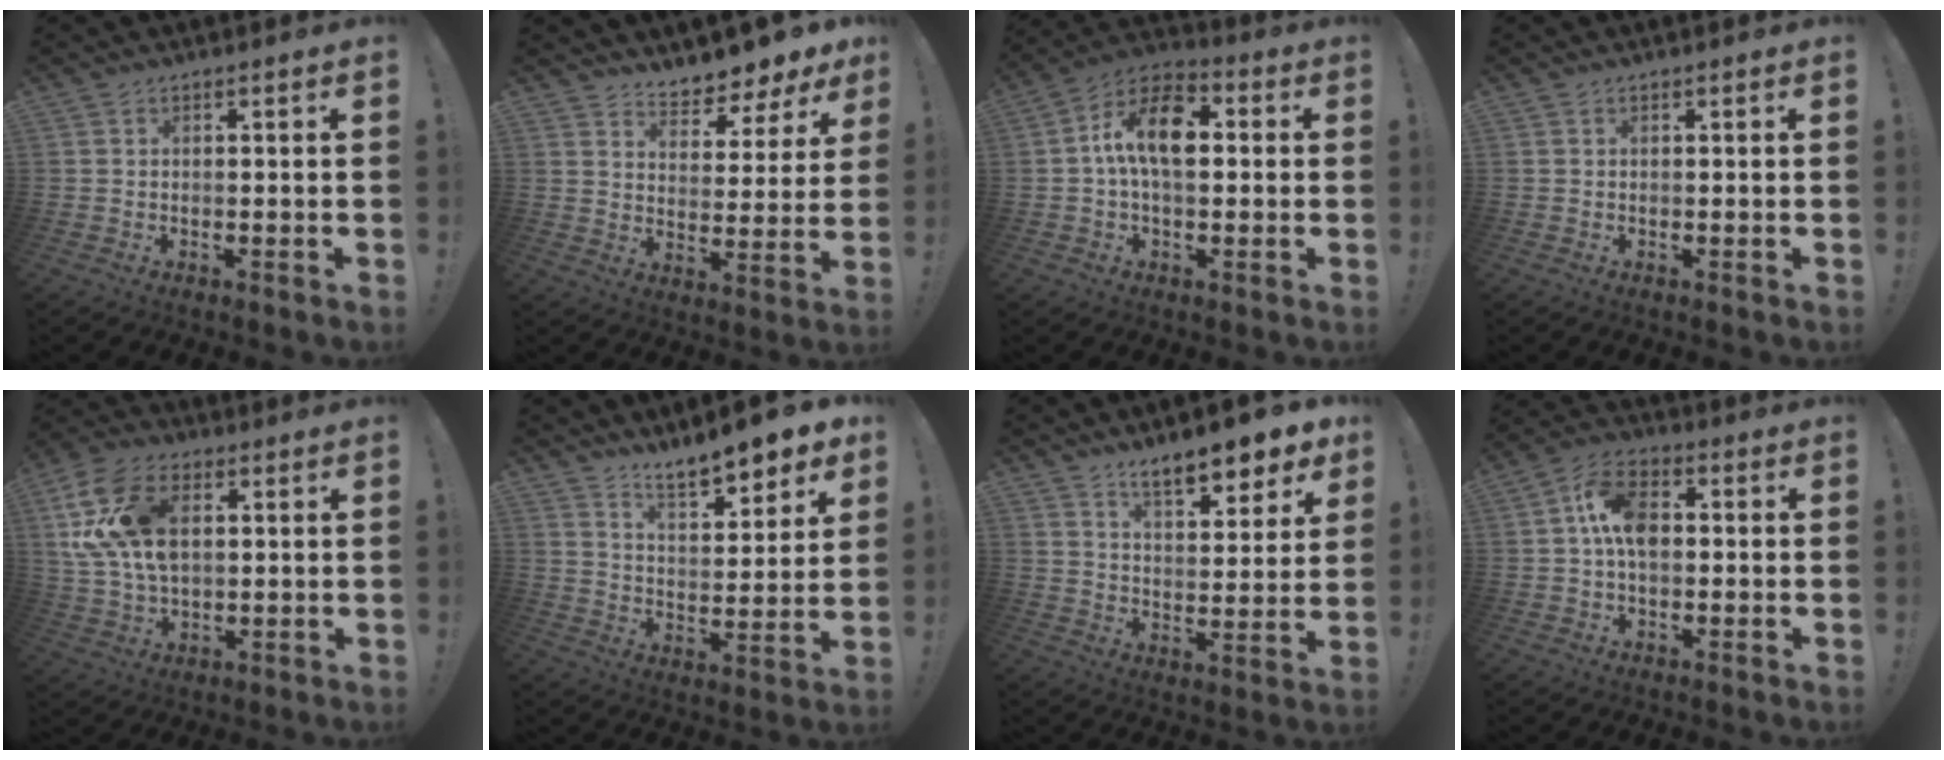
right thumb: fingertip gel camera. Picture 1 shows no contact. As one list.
[{"total": 6.8, "force": [6.2, 2.1, 1.9], "torque": [-0.016, -0.072, 0.109]}, {"total": 13.6, "force": [1.7, 7.6, 11.2], "torque": [-0.190, 0.012, 0.031]}, {"total": 0.0}, {"total": 19.2, "force": [5.1, 12.3, 13.8], "torque": [-0.273, -0.005, 0.093]}, {"total": 10.2, "force": [9.1, 1.7, 4.3], "torque": [-0.074, -0.074, 0.157]}, {"total": 11.1, "force": [8.5, 2.9, 6.5], "torque": [-0.102, -0.060, 0.145]}, {"total": 10.6, "force": [0.8, 6.8, 8.2], "torque": [-0.148, 0.014, 0.017]}]